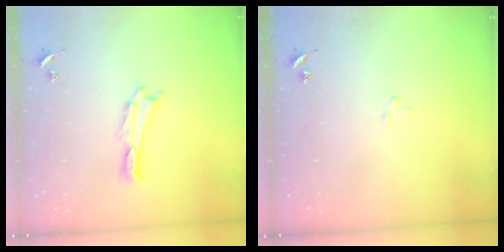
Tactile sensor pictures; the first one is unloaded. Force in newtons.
{"total": 1.8, "press": 1.8, "slide": 0.1}